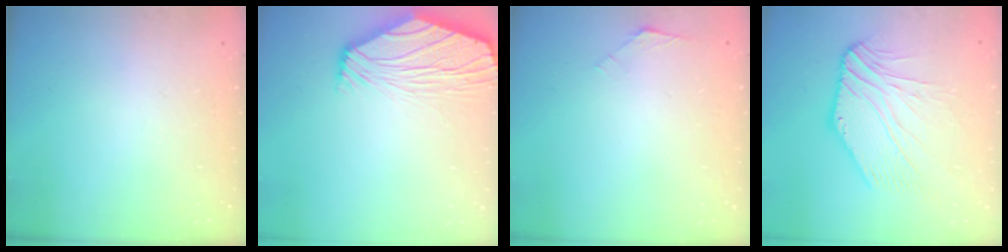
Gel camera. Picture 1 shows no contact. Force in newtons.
{"total": 6.9, "press": 6.6, "slide": 1.8}
{"total": 2.6, "press": 2.6, "slide": 0.7}
{"total": 9.2, "press": 9.1, "slide": 1.3}